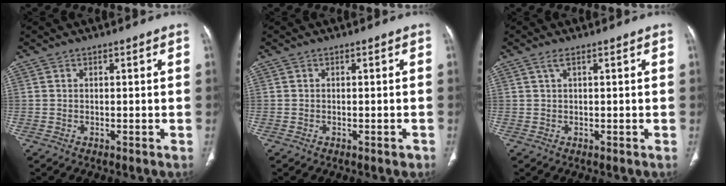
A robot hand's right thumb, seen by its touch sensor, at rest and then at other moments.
{"total": 0.8, "force": [-0.5, 0.4, 0.5], "torque": [-0.004, -0.001, -0.005]}
{"total": 1.1, "force": [0.6, 0.1, 1.0], "torque": [-0.030, 0.009, 0.012]}